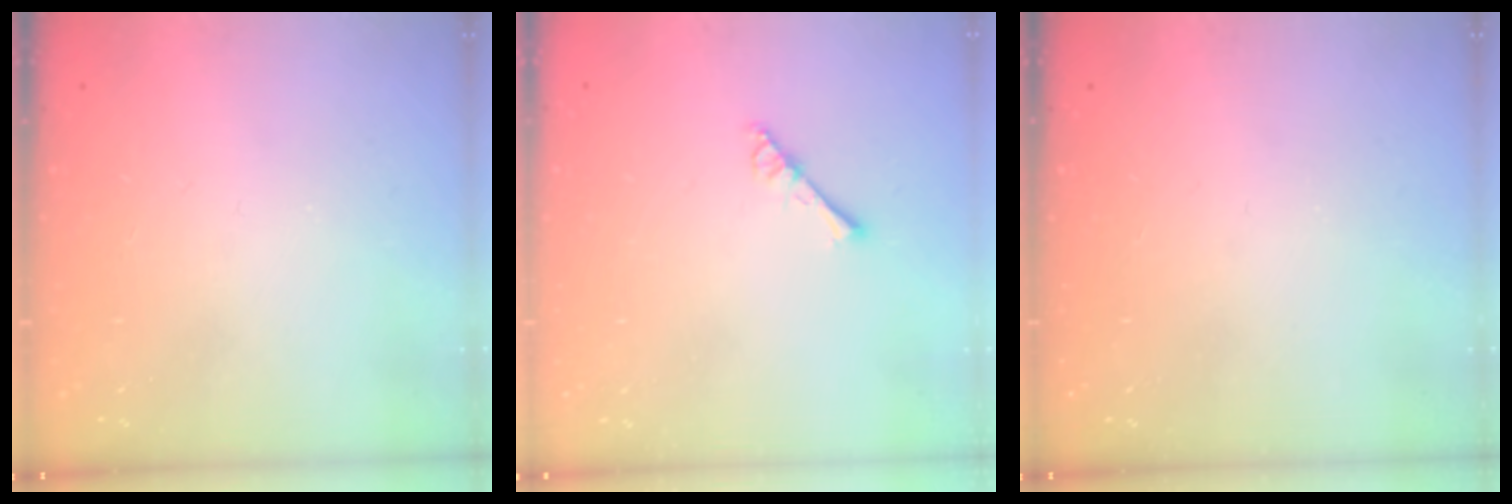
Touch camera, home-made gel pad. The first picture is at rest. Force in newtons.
{"total": 3.3, "press": 3.3, "slide": 0.3}
{"total": 0.0}